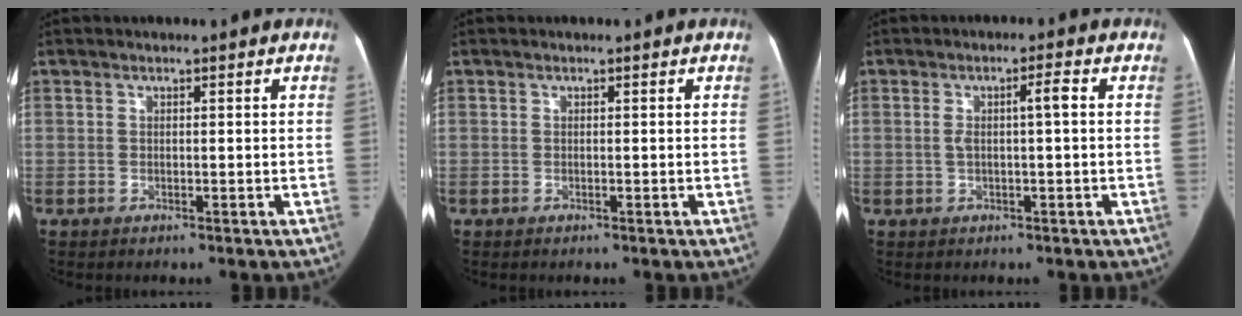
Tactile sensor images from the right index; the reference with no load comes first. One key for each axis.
{"total": 0.0}
{"total": 3.6, "fx": 0.3, "fy": 0.5, "fz": 3.5, "tx": -0.066, "ty": 0.015, "tz": 0.007}